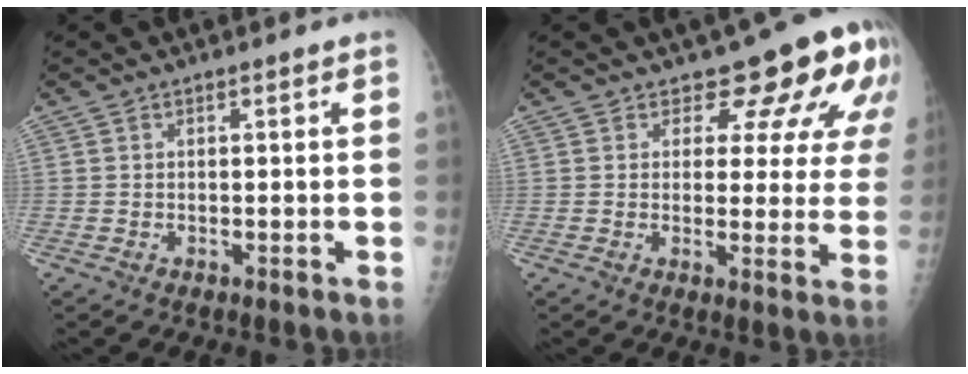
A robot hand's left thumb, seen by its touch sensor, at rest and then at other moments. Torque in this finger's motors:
{"motor_torque": [0.05, 0.49, -0.05, -0.07, 0.05]}